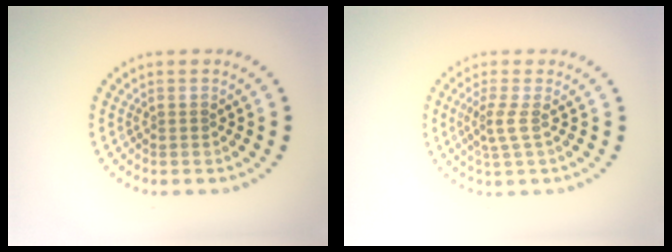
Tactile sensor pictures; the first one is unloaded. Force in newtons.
{"total": 1.8, "press": 1.3, "slide": 1.2}